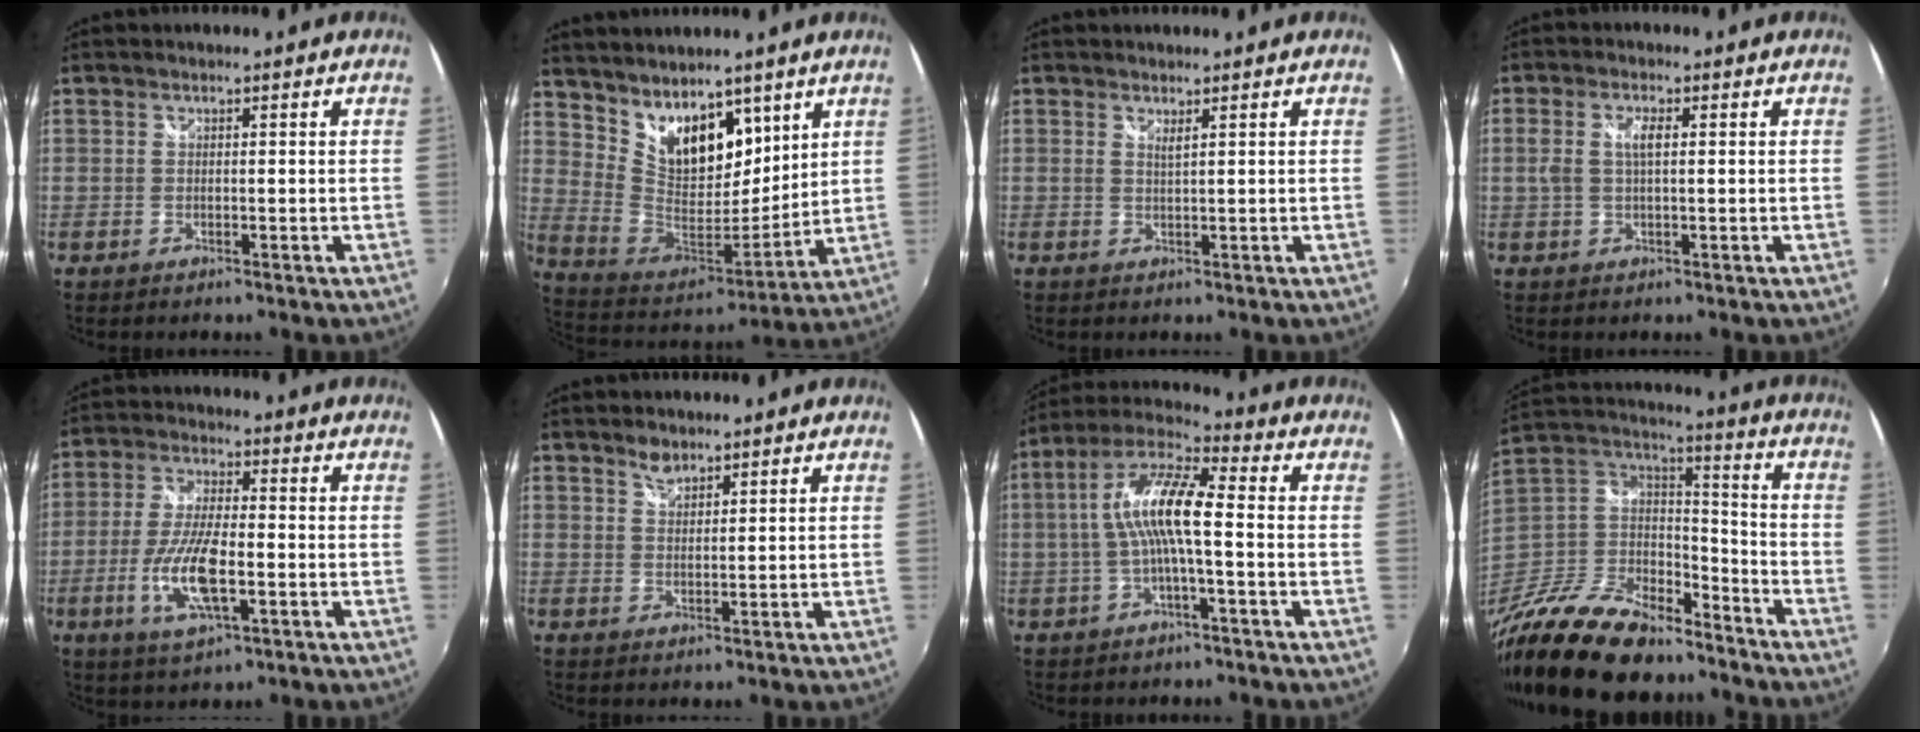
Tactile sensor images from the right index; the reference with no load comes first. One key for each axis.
{"total": 16.6, "fx": 10.9, "fy": 9.0, "fz": 8.5, "tx": -0.162, "ty": 0.007, "tz": 0.217}
{"total": 1.0, "fx": 0.8, "fy": -0.2, "fz": 0.6, "tx": -0.013, "ty": -0.002, "tz": 0.013}
{"total": 3.8, "fx": 0.5, "fy": 1.3, "fz": 3.5, "tx": -0.068, "ty": 0.002, "tz": 0.011}
{"total": 11.3, "fx": -3.4, "fy": 3.6, "fz": 10.2, "tx": -0.209, "ty": -0.009, "tz": -0.064}
{"total": 2.4, "fx": 2.1, "fy": 1.0, "fz": 0.9, "tx": -0.011, "ty": 0.001, "tz": 0.036}
{"total": 10.9, "fx": -0.7, "fy": 1.9, "fz": 10.7, "tx": -0.215, "ty": 0.019, "tz": -0.014}
{"total": 27.0, "fx": -19.3, "fy": 12.9, "fz": 13.8, "tx": -0.311, "ty": 0.009, "tz": -0.318}